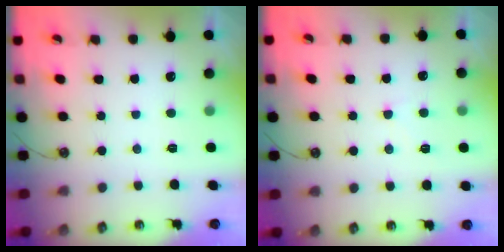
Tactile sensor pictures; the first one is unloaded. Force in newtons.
{"total": 2.6, "press": 2.6, "slide": 0.4}